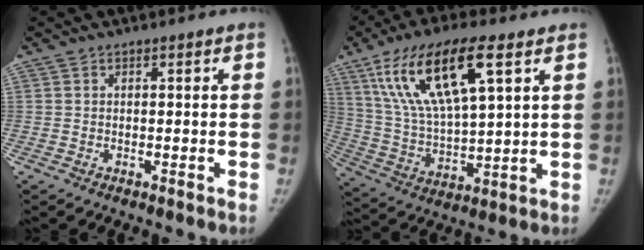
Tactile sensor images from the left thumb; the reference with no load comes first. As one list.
[{"total": 19.5, "force": [9.0, 6.4, 16.1], "torque": [-0.300, -0.016, 0.170]}]